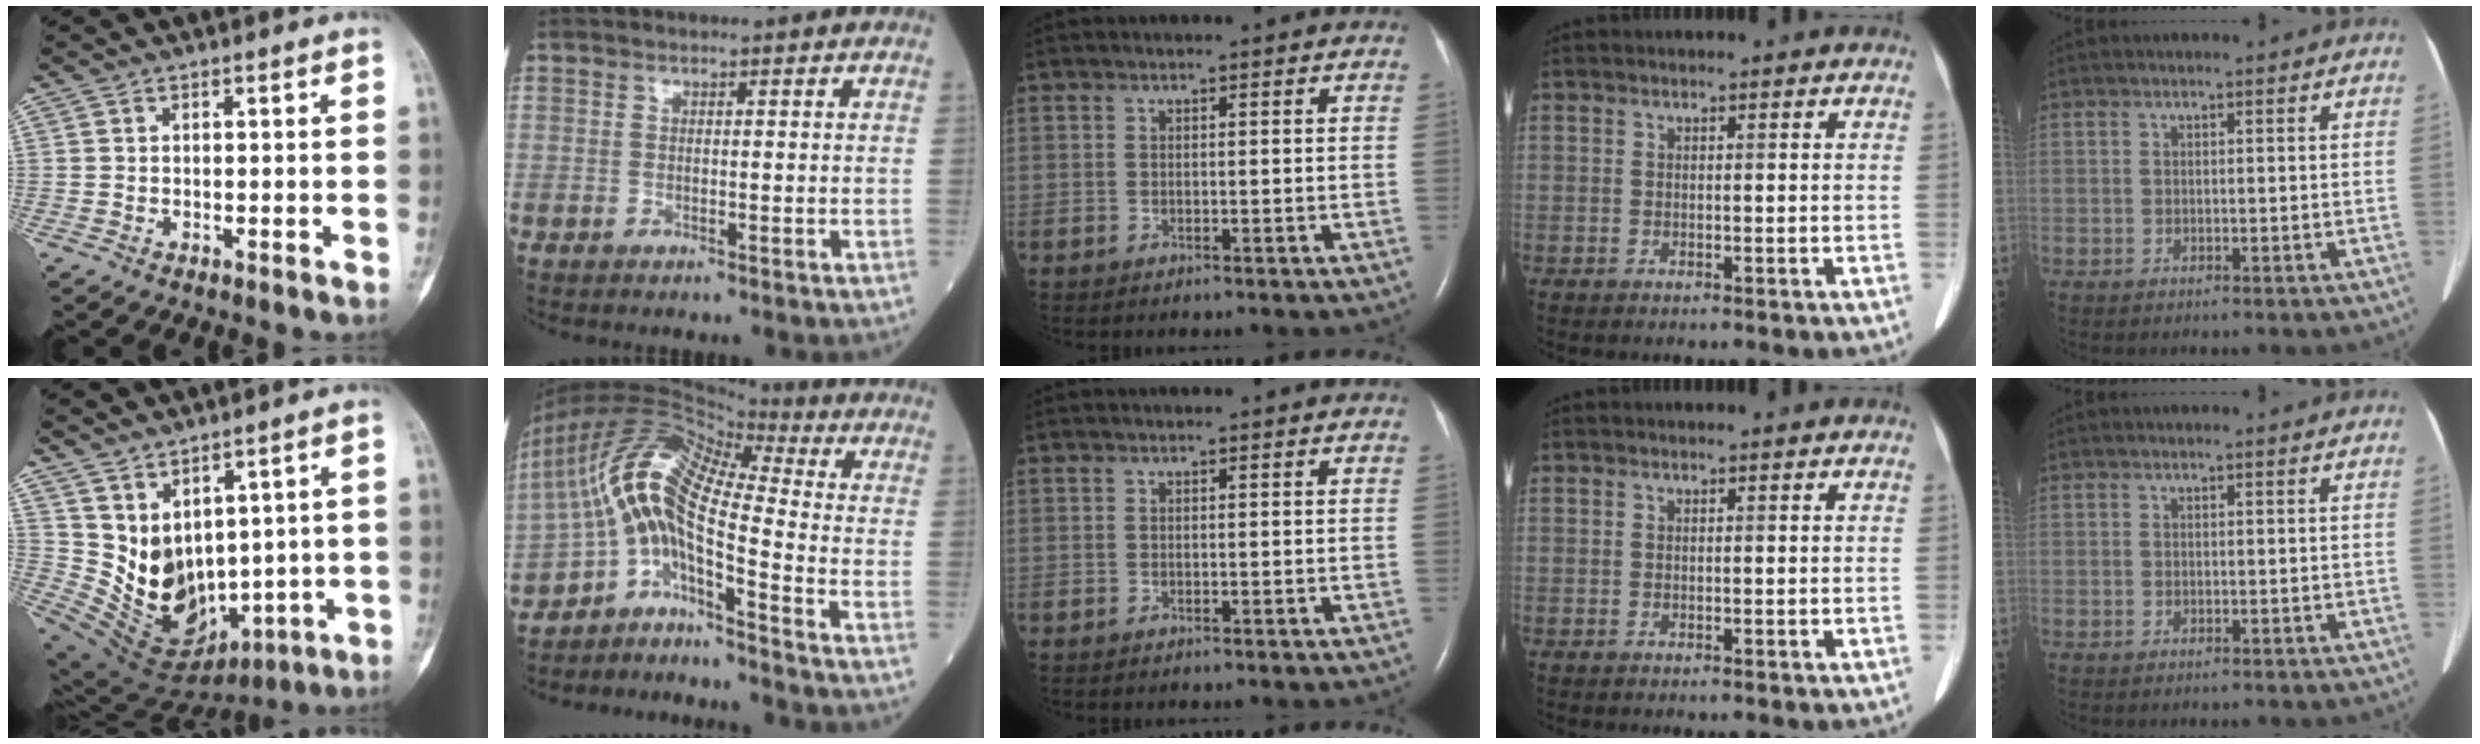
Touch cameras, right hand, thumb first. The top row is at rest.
{"thumb": {"total": 13.0, "force": [4.2, 8.9, 8.5], "torque": [-0.118, -0.027, 0.120]}, "index": {"total": 12.1, "force": [-4.3, 2.7, 11.0], "torque": [-0.223, 0.040, -0.083]}}